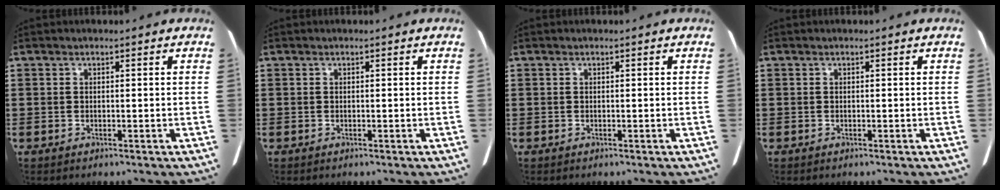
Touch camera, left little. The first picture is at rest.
{"total": 0.0}
{"total": 0.0}
{"total": 0.0}